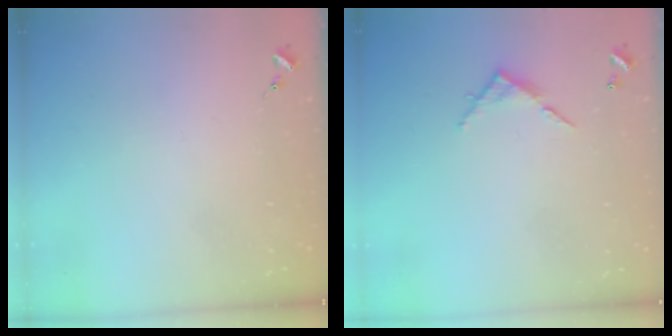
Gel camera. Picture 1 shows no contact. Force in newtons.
{"total": 5.7, "press": 5.7, "slide": 0.4}